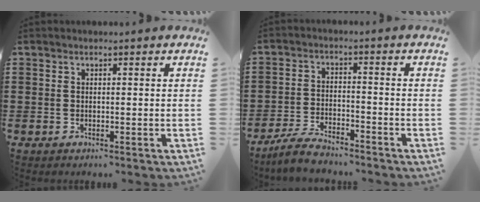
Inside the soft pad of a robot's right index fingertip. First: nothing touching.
{"total": 4.9, "force": [-4.6, 0.7, 1.5], "torque": [-0.039, 0.003, -0.094]}